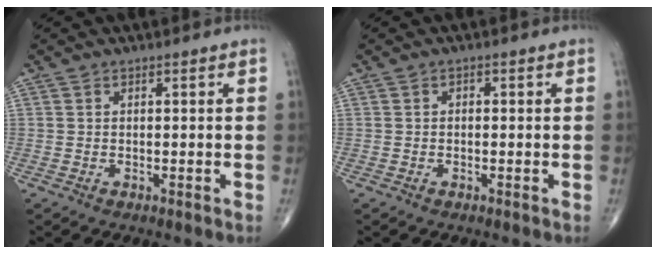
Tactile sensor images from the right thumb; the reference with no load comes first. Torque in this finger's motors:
{"motor_torque": [-0.10, 0.19, 0.23, 0.04, 0.02]}